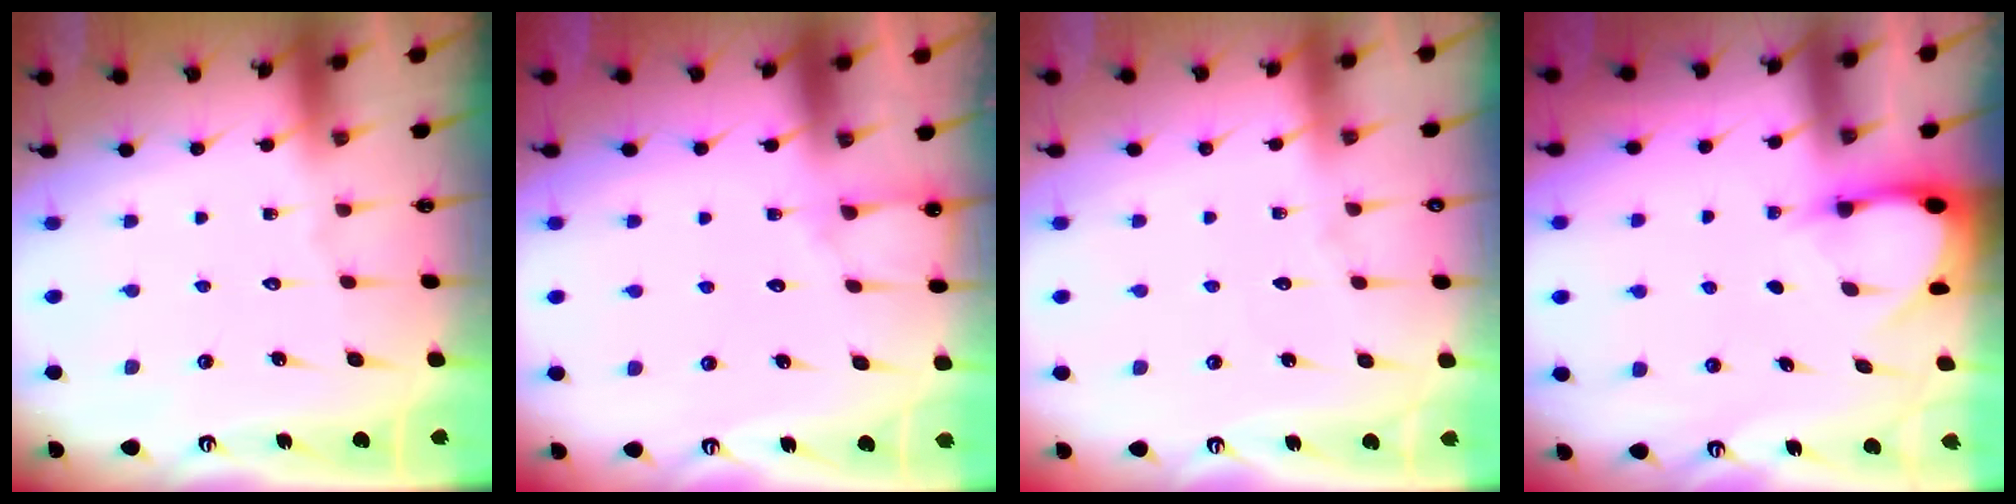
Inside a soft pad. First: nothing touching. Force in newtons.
{"total": 5.3, "press": 5.2, "slide": 0.5}
{"total": 2.8, "press": 2.8, "slide": 0.4}
{"total": 2.9, "press": 2.9, "slide": 0.3}